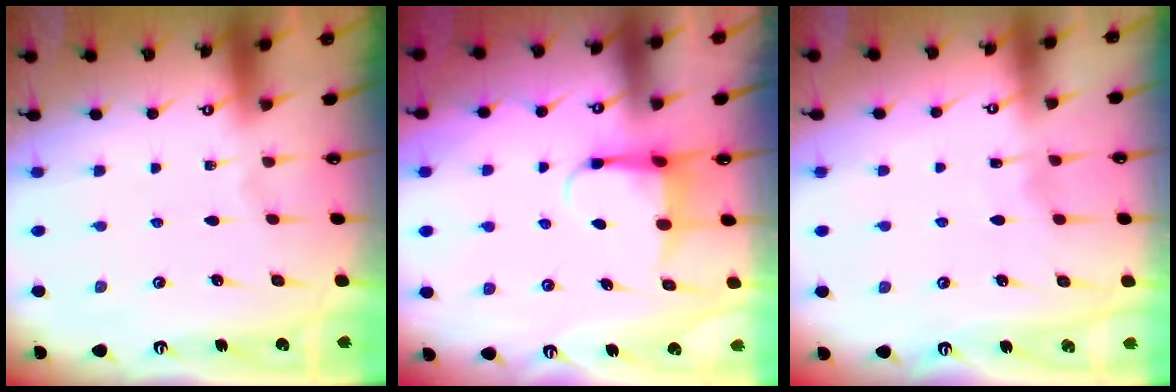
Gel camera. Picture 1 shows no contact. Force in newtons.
{"total": 4.8, "press": 4.7, "slide": 0.9}
{"total": 3.6, "press": 3.6, "slide": 0.5}